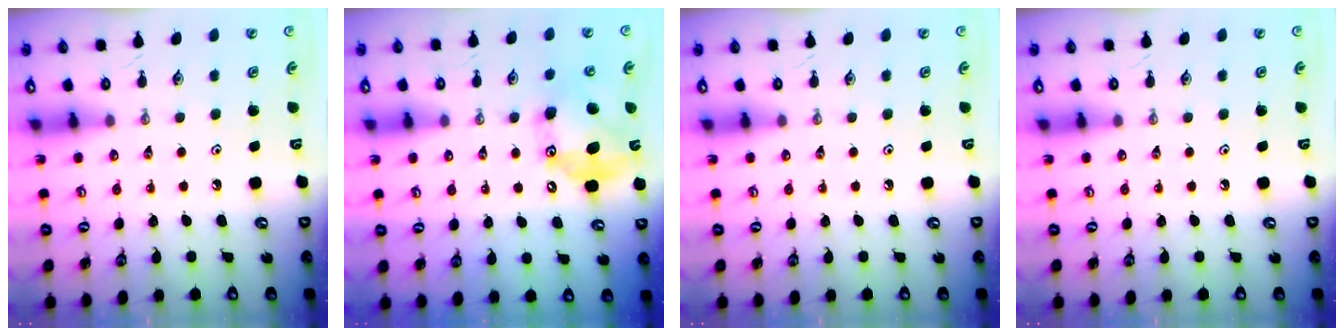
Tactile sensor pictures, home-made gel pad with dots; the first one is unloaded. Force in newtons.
{"total": 15.6, "press": 15.6, "slide": 0.3}
{"total": 0.0}
{"total": 0.0}